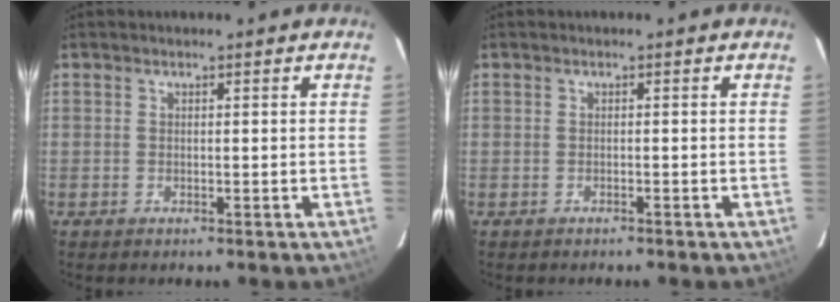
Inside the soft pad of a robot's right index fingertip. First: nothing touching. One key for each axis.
{"total": 0.8, "fx": -0.8, "fy": 0.1, "fz": 0.2, "tx": -0.006, "ty": 0.002, "tz": -0.011}